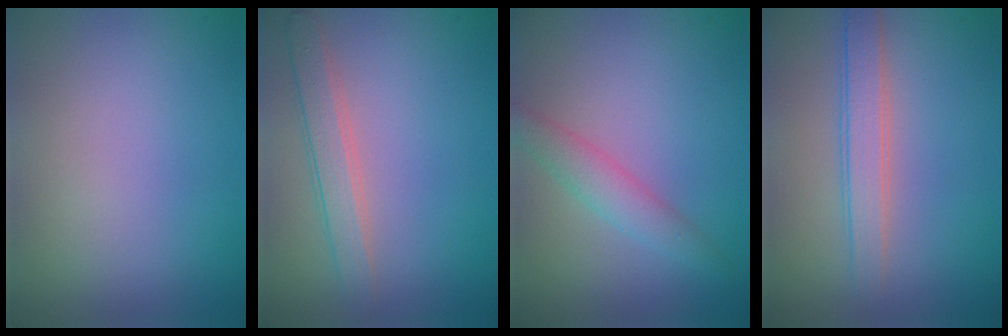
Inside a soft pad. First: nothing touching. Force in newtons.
{"total": 2.5, "press": 2.4, "slide": 0.1}
{"total": 2.5, "press": 2.5, "slide": 0.1}
{"total": 2.6, "press": 2.6, "slide": 0.0}